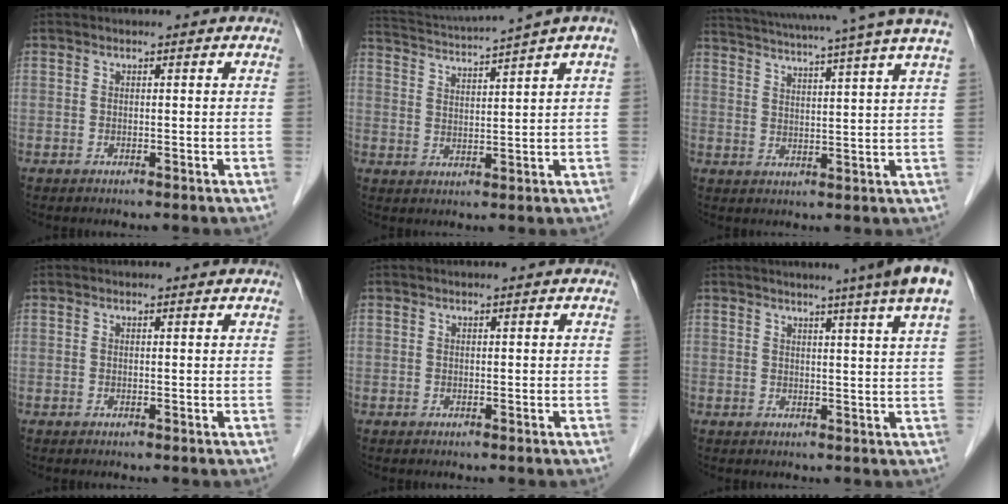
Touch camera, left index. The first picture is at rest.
{"total": 10.4, "force": [8.9, -2.2, 4.8], "torque": [-0.091, 0.000, 0.139]}
{"total": 21.1, "force": [18.3, -1.8, 10.3], "torque": [-0.180, -0.017, 0.240]}
{"total": 0.9, "force": [0.9, -0.2, 0.2], "torque": [-0.013, -0.002, 0.011]}
{"total": 1.1, "force": [1.1, -0.2, 0.4], "torque": [-0.011, 0.007, 0.018]}
{"total": 9.1, "force": [6.6, -1.4, 6.1], "torque": [-0.081, 0.000, 0.056]}